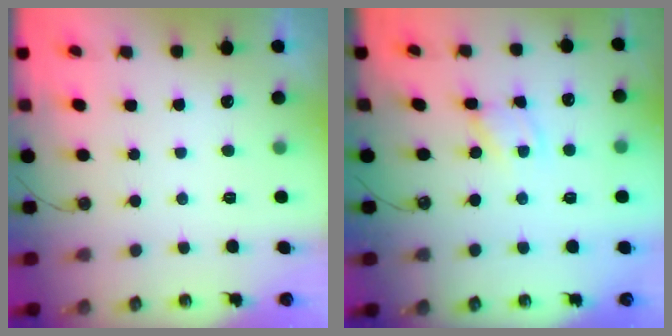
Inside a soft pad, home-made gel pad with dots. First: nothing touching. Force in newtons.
{"total": 2.8, "press": 2.8, "slide": 0.1}